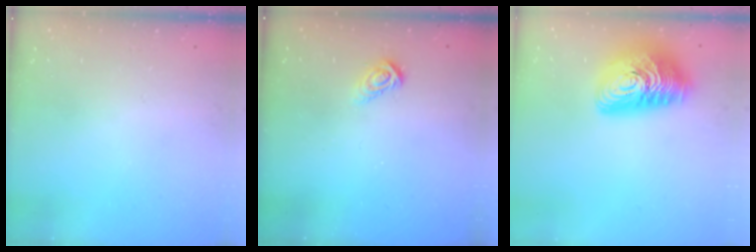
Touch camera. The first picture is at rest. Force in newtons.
{"total": 5.0, "press": 5.0, "slide": 0.2}
{"total": 18.5, "press": 18.5, "slide": 1.1}